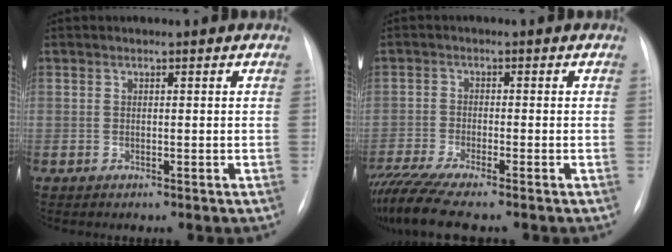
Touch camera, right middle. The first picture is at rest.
{"total": 8.7, "force": [-7.3, -0.2, 4.7], "torque": [-0.085, -0.024, -0.124]}